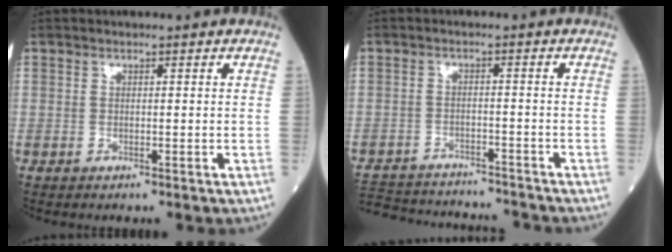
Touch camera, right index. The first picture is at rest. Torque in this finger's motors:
{"motor_torque": [-0.51, -0.60, -0.12, -0.03]}